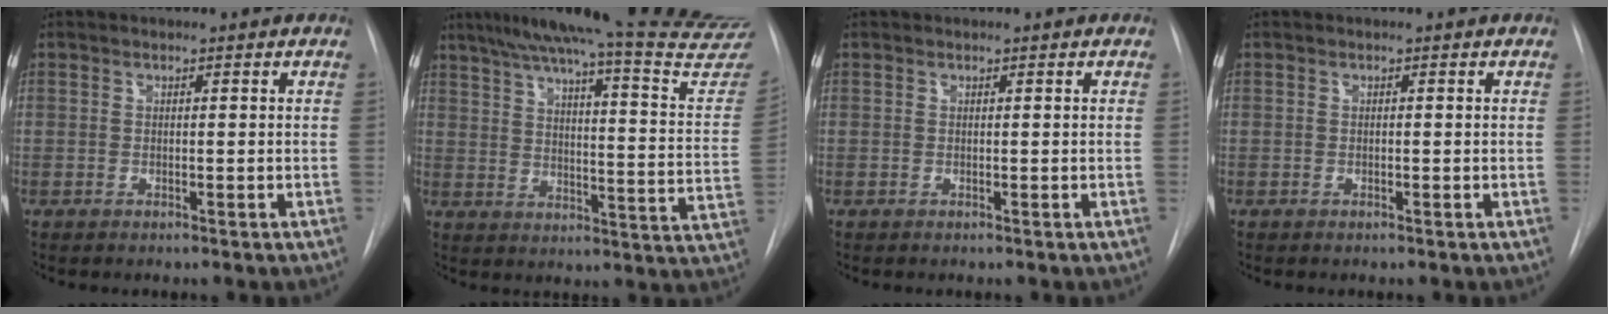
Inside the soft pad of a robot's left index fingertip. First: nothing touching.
{"total": 28.5, "force": [25.6, 0.8, 12.4], "torque": [-0.182, -0.090, 0.314]}
{"total": 0.0}
{"total": 0.0}